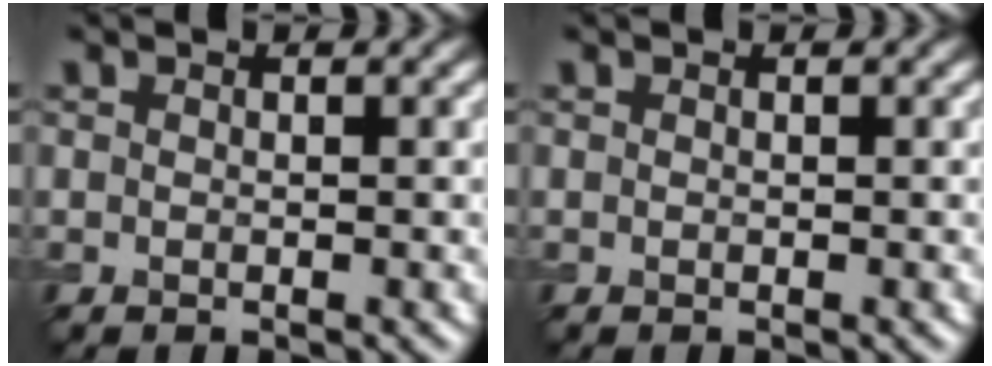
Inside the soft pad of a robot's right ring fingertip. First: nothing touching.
{"total": 0.0}